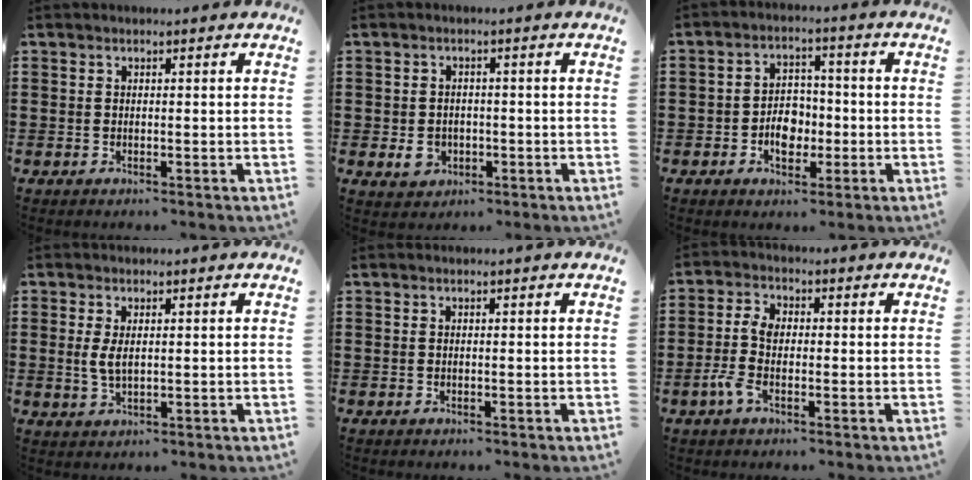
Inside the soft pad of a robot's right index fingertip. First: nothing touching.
{"total": 3.9, "force": [-1.1, 3.1, 2.1], "torque": [-0.035, 0.001, -0.023]}
{"total": 5.0, "force": [-1.5, 3.6, 3.0], "torque": [-0.045, 0.001, -0.031]}
{"total": 2.9, "force": [0.4, 1.2, 2.6], "torque": [-0.062, 0.001, 0.004]}
{"total": 0.0}
{"total": 4.4, "force": [-1.3, 2.3, 3.6], "torque": [-0.092, -0.002, -0.032]}